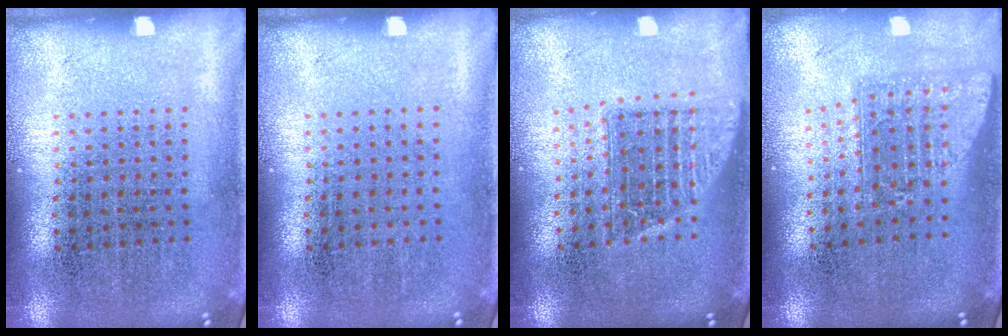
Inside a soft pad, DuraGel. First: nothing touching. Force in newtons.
{"total": 0.0}
{"total": 1.4, "press": 1.1, "slide": 0.8}
{"total": 1.6, "press": 1.1, "slide": 1.0}